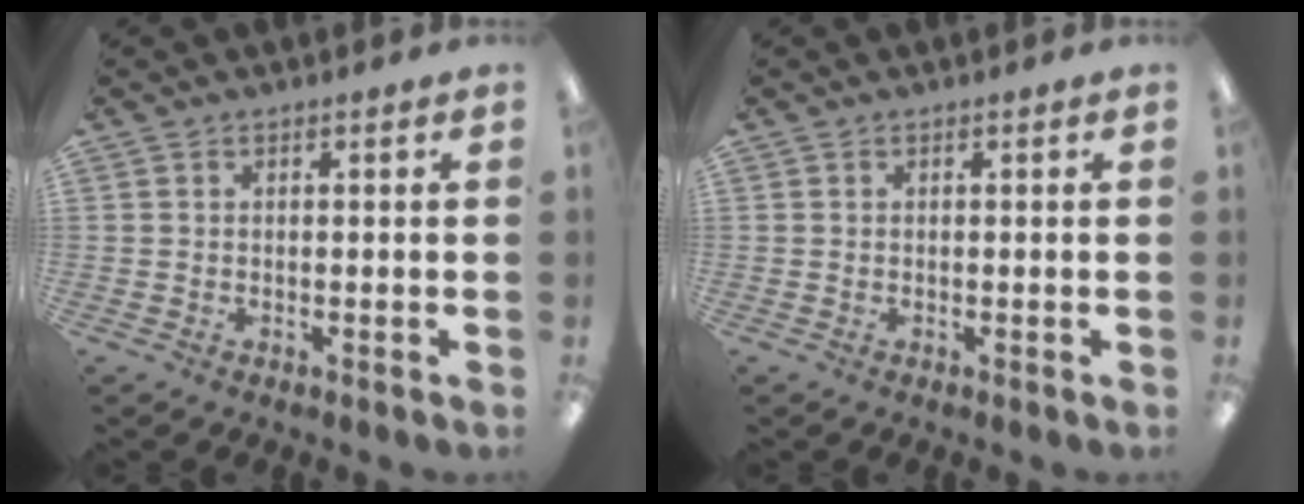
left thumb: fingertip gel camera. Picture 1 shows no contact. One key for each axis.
{"total": 0.0}